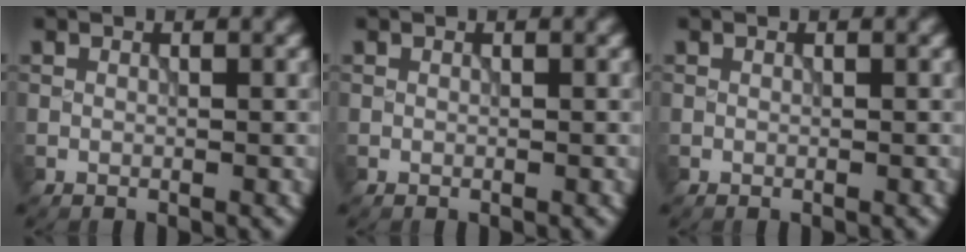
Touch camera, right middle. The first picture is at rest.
{"total": 0.0}
{"total": 0.0}